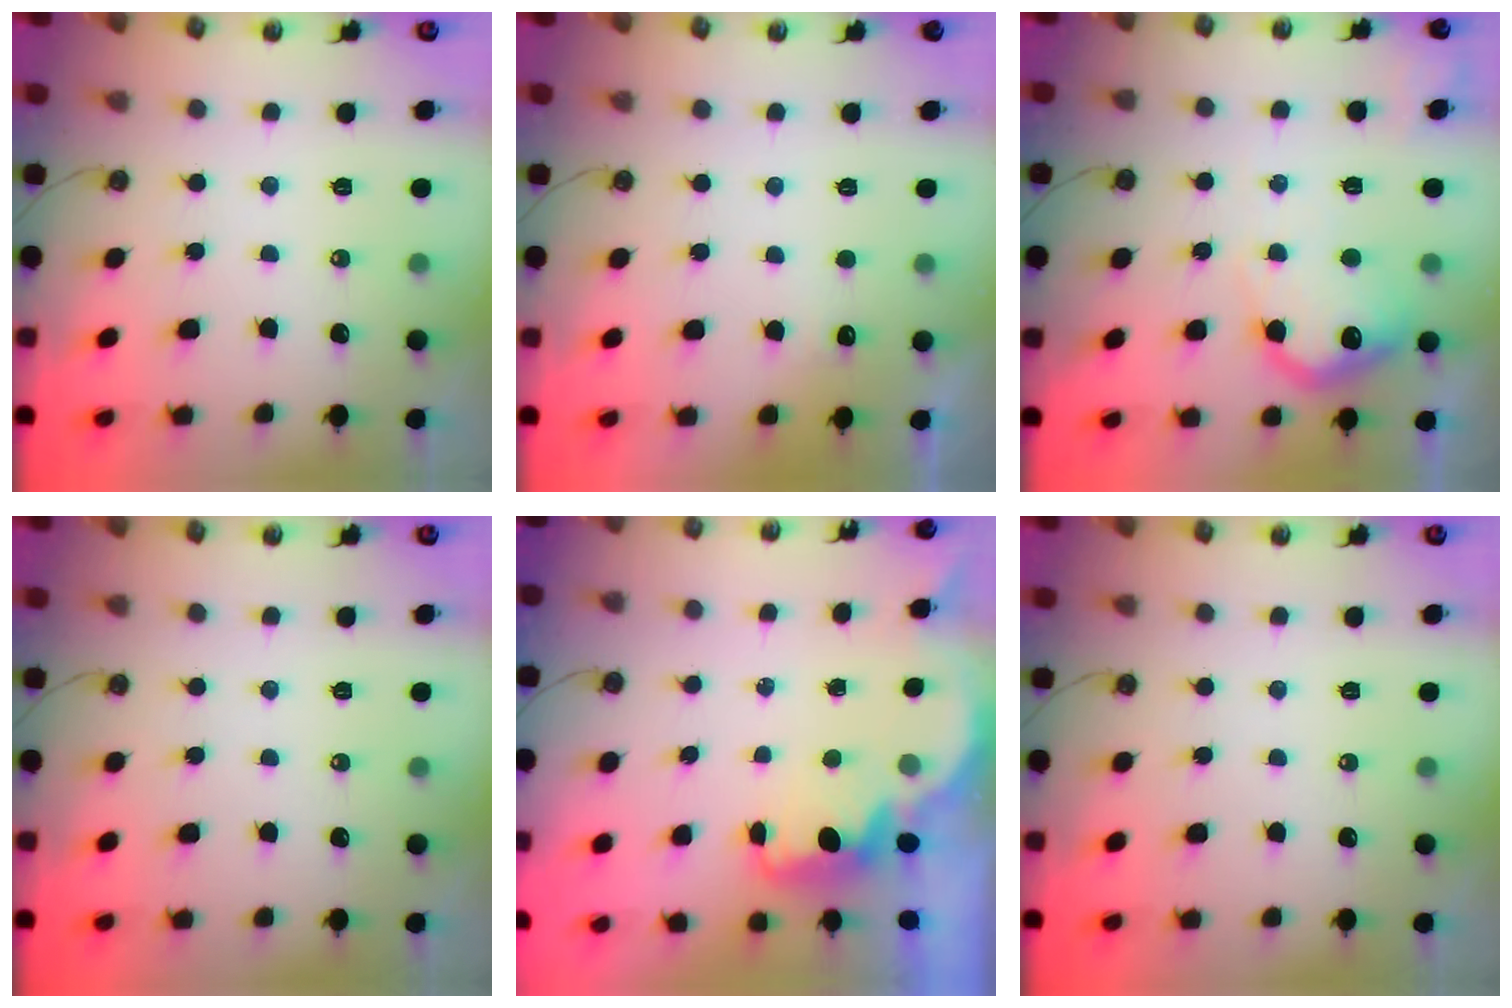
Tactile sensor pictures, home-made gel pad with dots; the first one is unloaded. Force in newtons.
{"total": 4.6, "press": 4.5, "slide": 1.1}
{"total": 15.1, "press": 15.1, "slide": 0.9}
{"total": 0.0}
{"total": 2.3, "press": 2.2, "slide": 0.6}
{"total": 0.0}